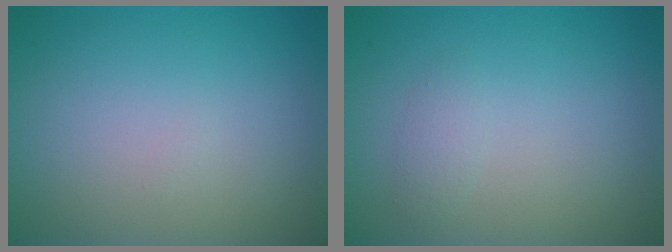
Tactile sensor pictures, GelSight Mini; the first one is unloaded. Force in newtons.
{"total": 0.9, "press": 0.9, "slide": 0.0}